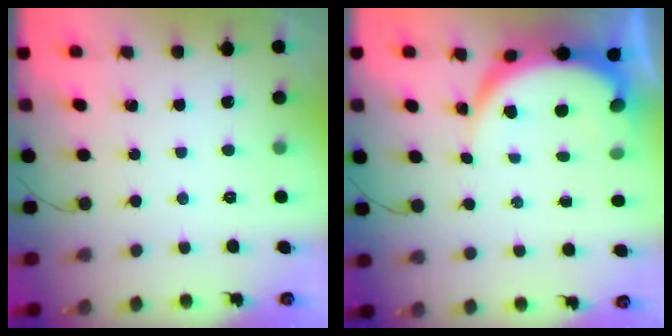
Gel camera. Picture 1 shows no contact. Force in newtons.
{"total": 7.3, "press": 7.2, "slide": 0.9}